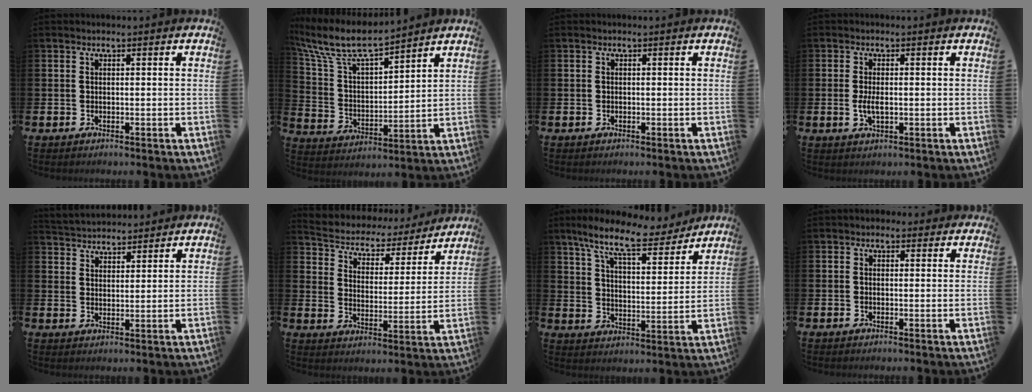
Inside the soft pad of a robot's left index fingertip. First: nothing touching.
{"total": 8.7, "force": [7.9, 1.8, 3.3], "torque": [-0.104, -0.047, 0.138]}
{"total": 0.0}
{"total": 2.7, "force": [-0.2, 1.2, 2.4], "torque": [-0.039, 0.001, -0.006]}
{"total": 3.9, "force": [3.8, 0.9, -0.4], "torque": [-0.012, -0.018, 0.071]}
{"total": 4.4, "force": [4.0, 1.8, 0.4], "torque": [-0.033, -0.036, 0.061]}
{"total": 10.8, "force": [9.3, 2.2, 5.0], "torque": [-0.114, -0.048, 0.159]}
{"total": 0.9, "force": [0.4, 0.8, 0.1], "torque": [0.004, 0.008, 0.004]}